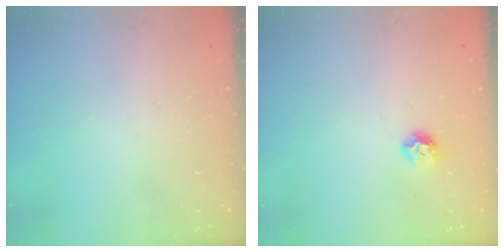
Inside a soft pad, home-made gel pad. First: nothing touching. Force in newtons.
{"total": 6.7, "press": 6.7, "slide": 0.8}